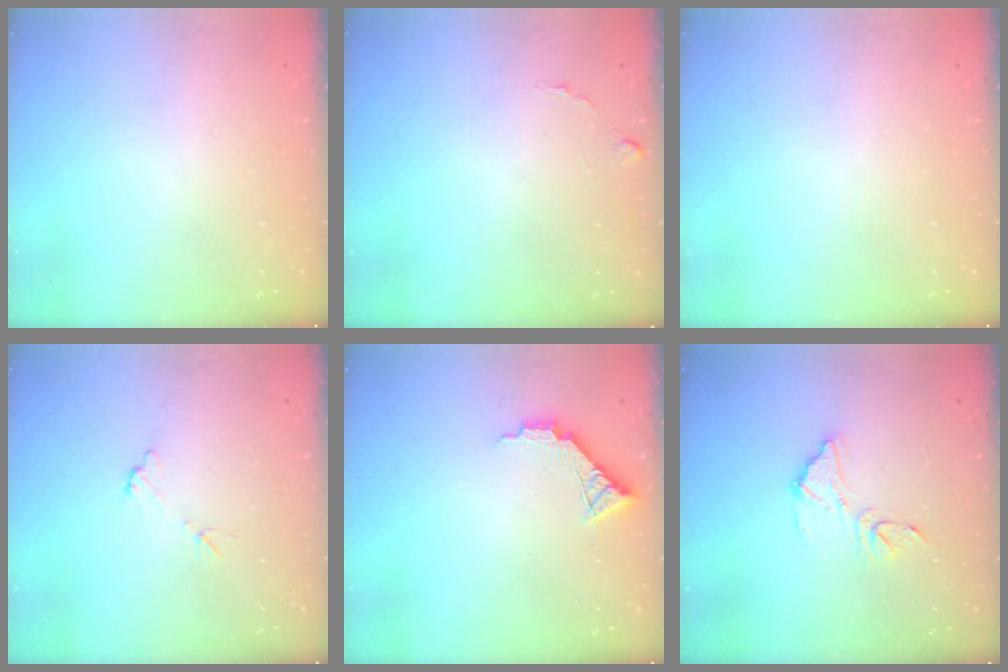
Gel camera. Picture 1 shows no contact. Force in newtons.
{"total": 5.2, "press": 5.2, "slide": 0.4}
{"total": 0.0}
{"total": 5.9, "press": 5.9, "slide": 0.3}
{"total": 8.7, "press": 8.7, "slide": 0.5}
{"total": 10.9, "press": 10.8, "slide": 1.1}